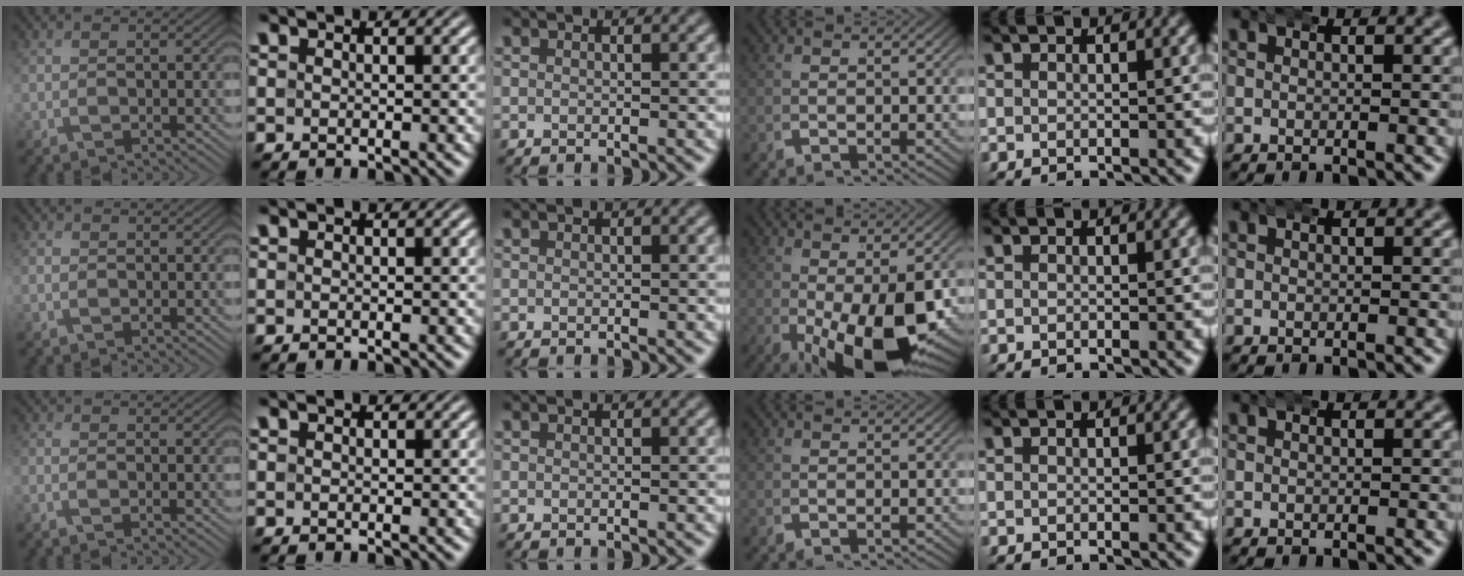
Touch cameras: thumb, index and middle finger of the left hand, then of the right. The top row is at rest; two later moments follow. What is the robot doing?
{"motion": "wrap", "object": "bandana"}